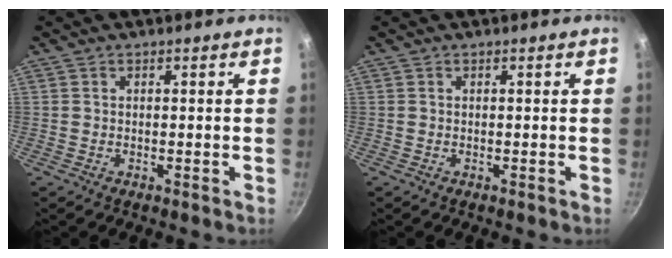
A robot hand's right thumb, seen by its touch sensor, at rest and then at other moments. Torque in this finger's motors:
{"motor_torque": [0.01, 0.01, -0.01, 0.01, 0.00]}